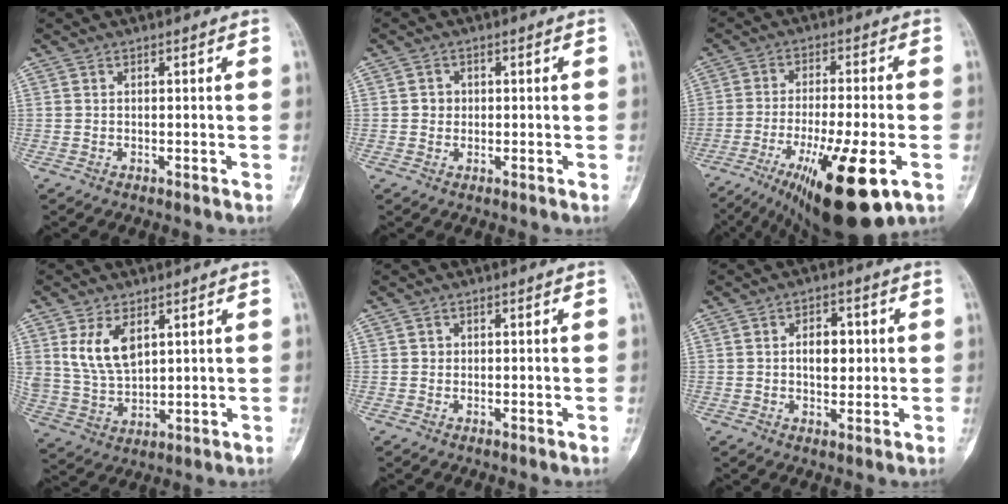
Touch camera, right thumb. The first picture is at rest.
{"total": 1.9, "force": [0.1, 1.8, 0.6], "torque": [0.003, 0.005, -0.001]}
{"total": 18.5, "force": [-8.2, 4.6, 16.0], "torque": [-0.255, -0.004, -0.120]}
{"total": 9.3, "force": [3.7, 5.3, 6.7], "torque": [-0.117, -0.014, 0.085]}
{"total": 0.9, "force": [0.0, 0.8, 0.1], "torque": [0.004, 0.003, 0.000]}
{"total": 6.3, "force": [0.7, 3.9, 4.8], "torque": [-0.051, 0.004, 0.009]}